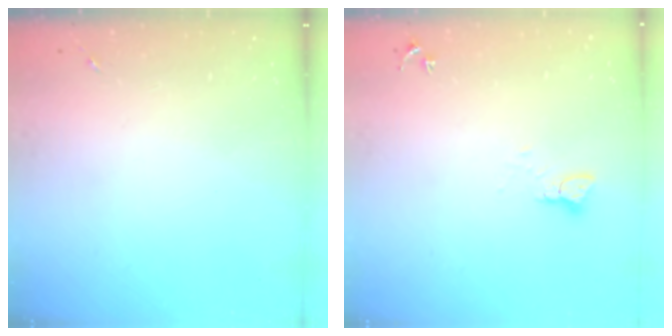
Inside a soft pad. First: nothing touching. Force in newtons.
{"total": 2.1, "press": 2.1, "slide": 0.2}